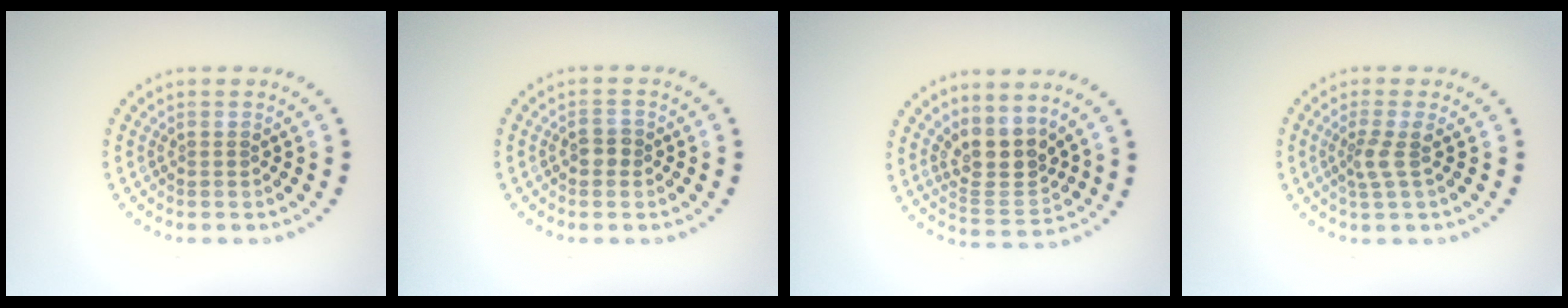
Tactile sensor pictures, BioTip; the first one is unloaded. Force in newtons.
{"total": 1.2, "press": 1.2, "slide": 0.3}
{"total": 3.9, "press": 3.4, "slide": 1.9}
{"total": 2.0, "press": 1.5, "slide": 1.3}